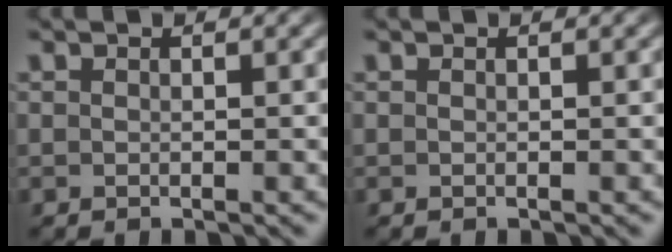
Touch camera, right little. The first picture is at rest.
{"total": 0.0}